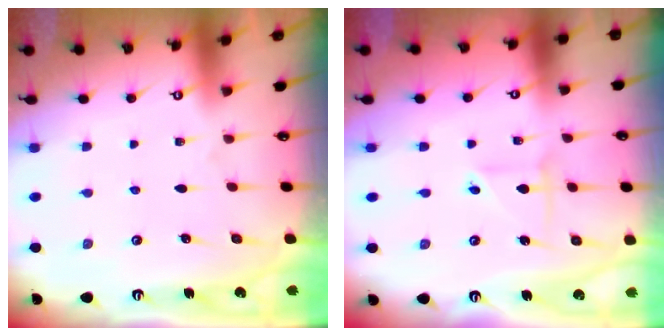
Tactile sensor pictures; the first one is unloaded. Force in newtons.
{"total": 2.5, "press": 2.5, "slide": 0.2}